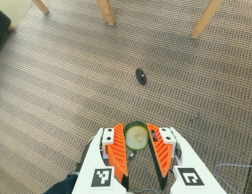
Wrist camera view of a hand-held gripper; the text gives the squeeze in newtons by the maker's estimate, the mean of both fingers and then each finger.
{"total": 8.8, "left": 8.5, "right": 9.2}